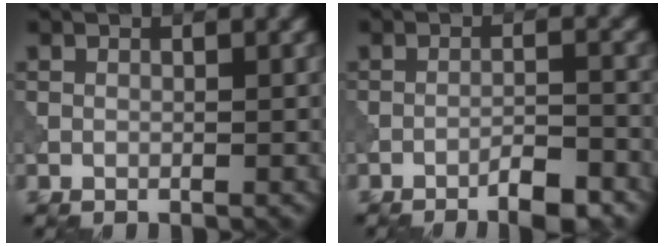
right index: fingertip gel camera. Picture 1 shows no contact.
{"total": 3.4, "force": [-2.5, 0.5, 2.3], "torque": [-0.036, 0.010, -0.043]}